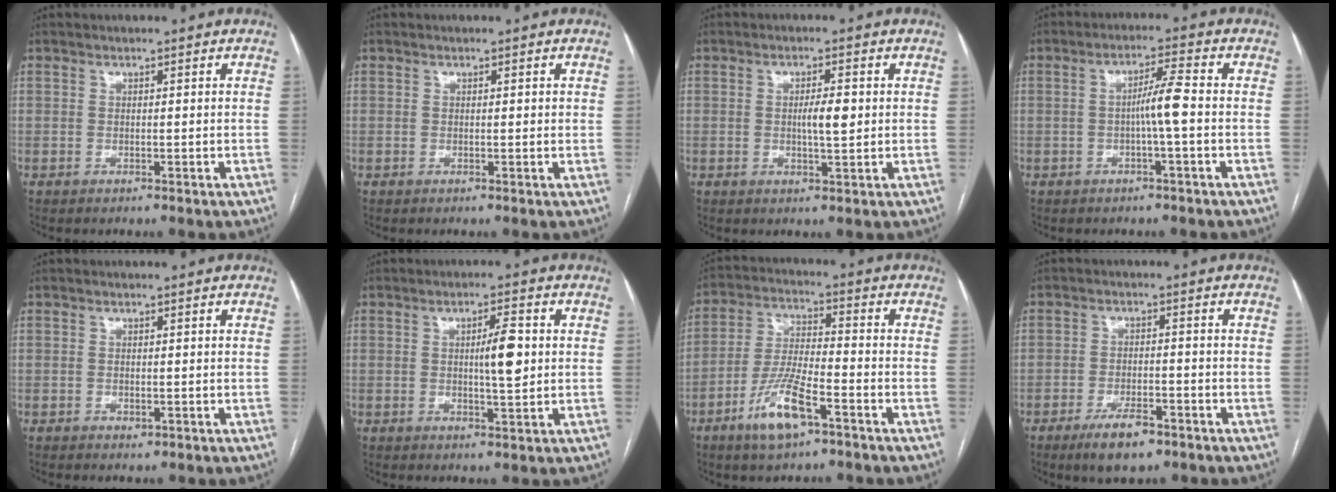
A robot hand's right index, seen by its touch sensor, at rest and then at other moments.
{"total": 0.6, "force": [0.2, 0.1, 0.6], "torque": [-0.009, 0.001, 0.002]}
{"total": 3.8, "force": [0.3, 0.7, 3.7], "torque": [-0.062, 0.000, 0.004]}
{"total": 4.8, "force": [-0.7, -0.3, 4.7], "torque": [-0.082, 0.008, -0.013]}
{"total": 0.9, "force": [-0.3, 0.6, 0.5], "torque": [-0.006, 0.000, -0.003]}
{"total": 5.3, "force": [0.6, 0.8, 5.2], "torque": [-0.083, 0.004, 0.009]}
{"total": 9.9, "force": [-5.5, 2.1, 8.0], "torque": [-0.164, -0.007, -0.103]}
{"total": 6.3, "force": [-4.1, 2.1, 4.3], "torque": [-0.077, -0.004, -0.064]}